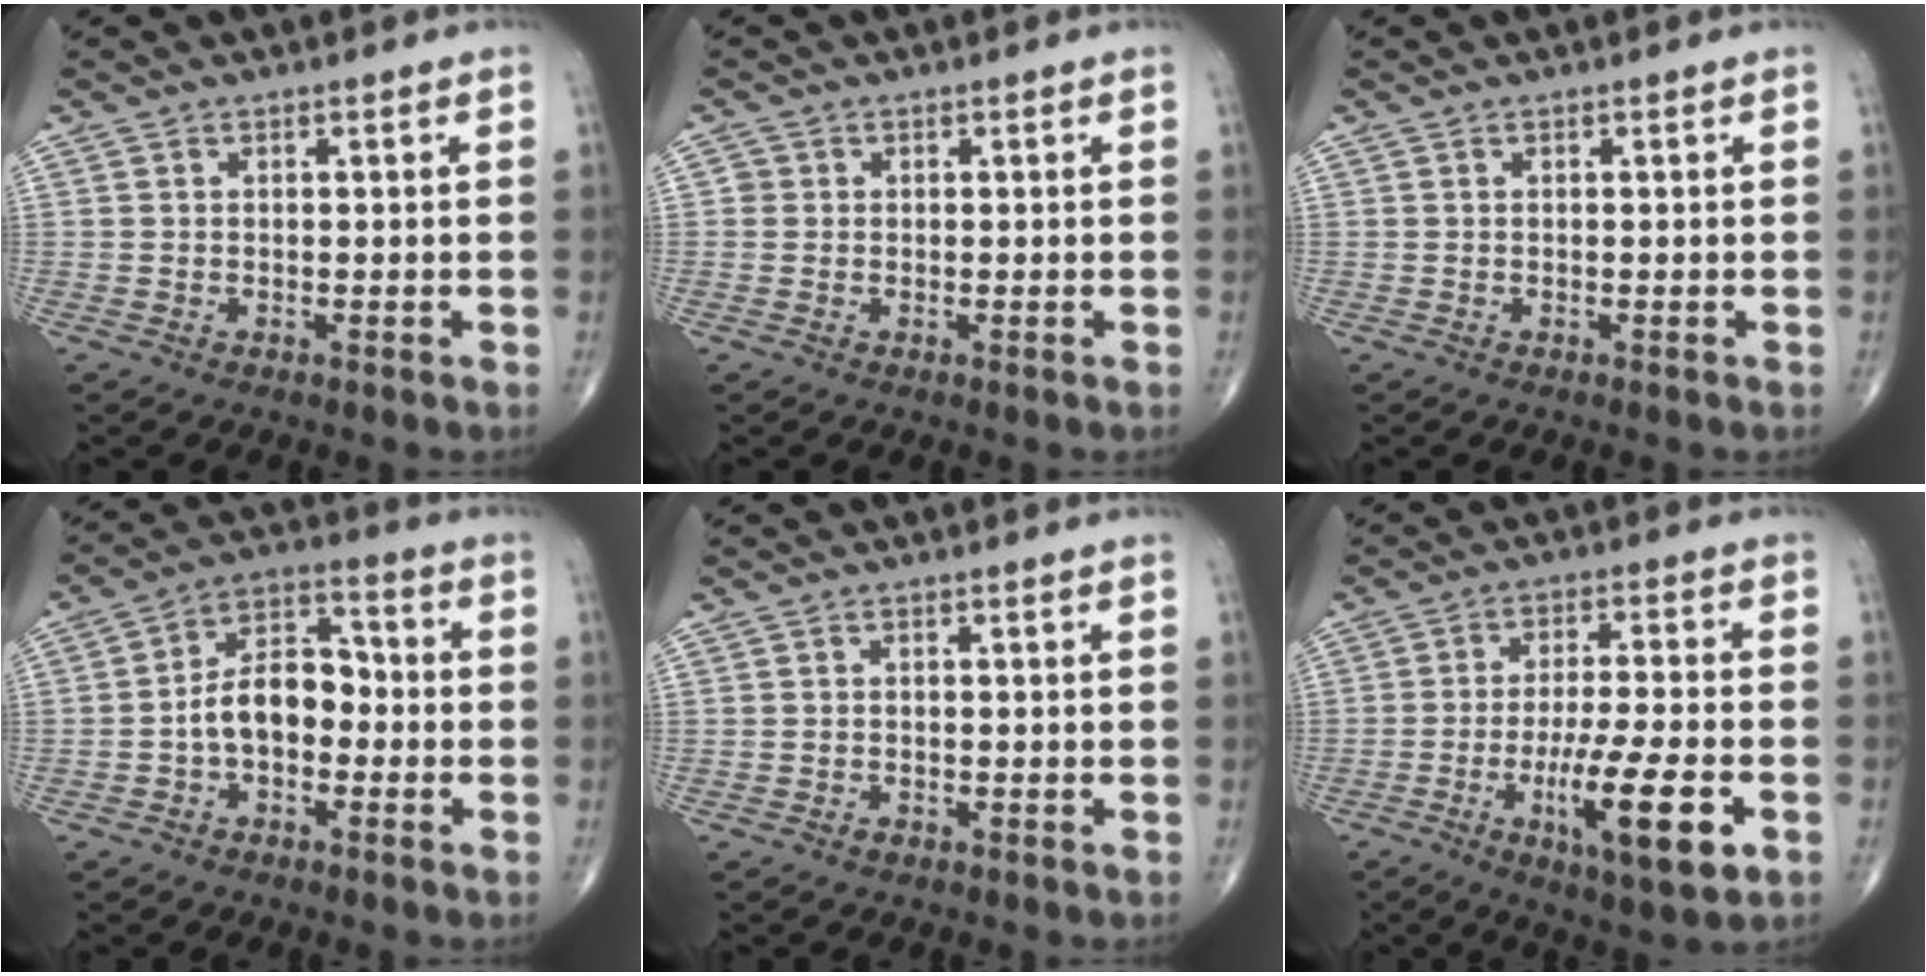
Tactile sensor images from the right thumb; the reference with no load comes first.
{"total": 1.2, "force": [0.0, 1.2, 0.2], "torque": [0.004, 0.003, -0.001]}
{"total": 0.0}
{"total": 9.7, "force": [-1.8, 6.1, 7.3], "torque": [-0.104, 0.042, -0.046]}
{"total": 0.7, "force": [-0.5, 0.4, 0.3], "torque": [-0.003, 0.002, -0.010]}
{"total": 14.2, "force": [-5.0, 2.8, 13.0], "torque": [-0.229, 0.001, -0.079]}